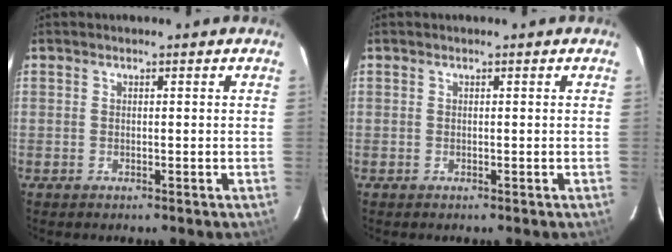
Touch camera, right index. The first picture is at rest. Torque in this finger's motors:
{"motor_torque": [-0.01, -0.01, 0.00, 0.00]}